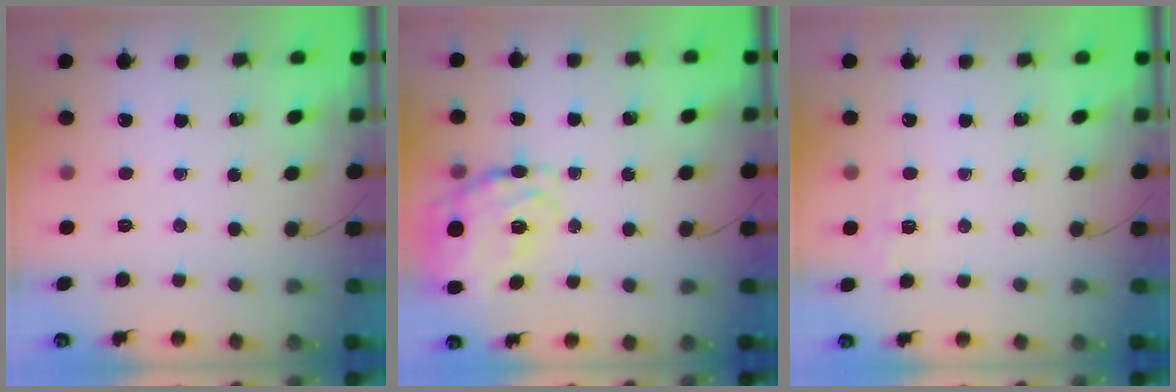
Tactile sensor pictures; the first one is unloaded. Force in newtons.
{"total": 25.8, "press": 25.5, "slide": 4.3}
{"total": 1.8, "press": 0.4, "slide": 1.8}